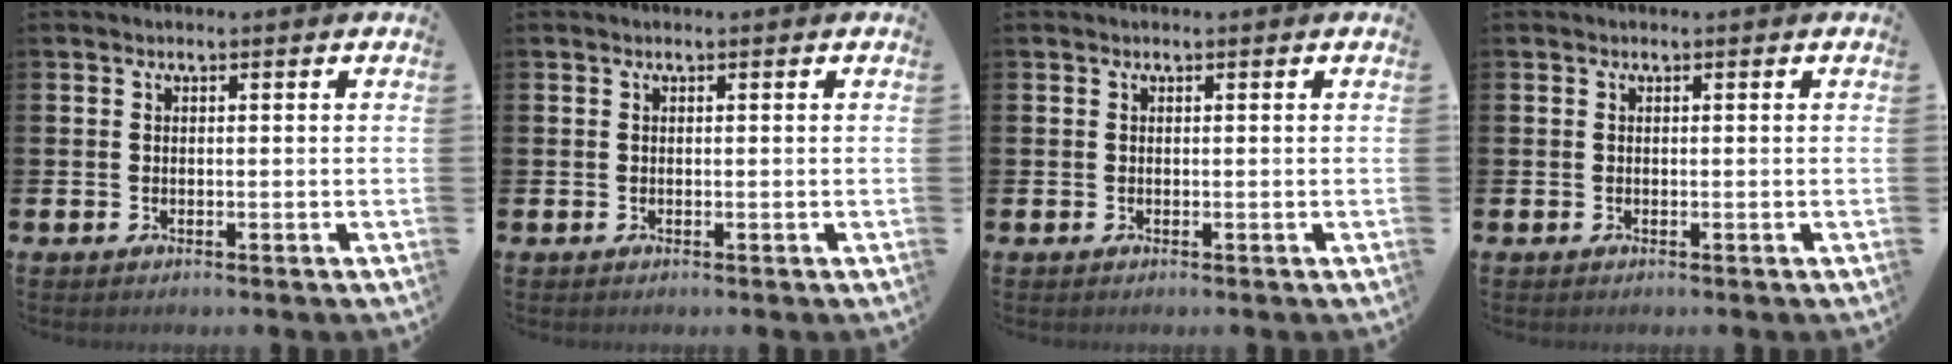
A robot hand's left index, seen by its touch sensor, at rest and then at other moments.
{"total": 0.0}
{"total": 0.0}
{"total": 0.0}